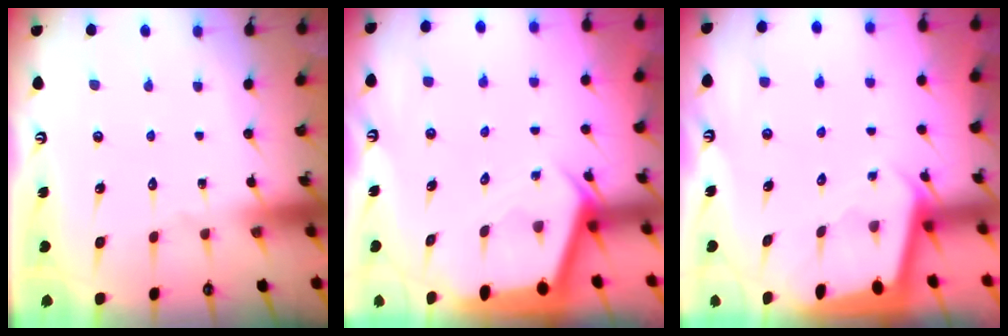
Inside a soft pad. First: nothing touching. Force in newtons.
{"total": 2.7, "press": 2.7, "slide": 0.2}
{"total": 1.9, "press": 1.9, "slide": 0.1}